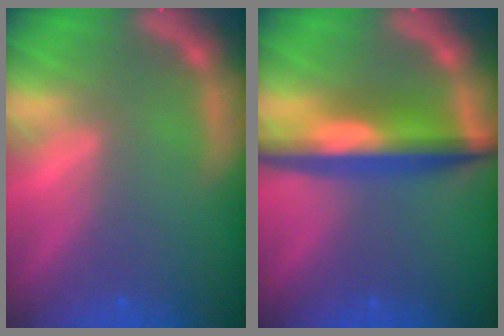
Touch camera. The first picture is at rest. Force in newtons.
{"total": 7.1}